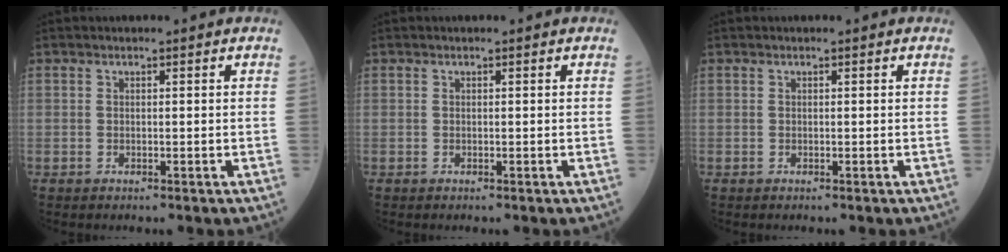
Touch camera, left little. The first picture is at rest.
{"total": 0.0}
{"total": 0.0}